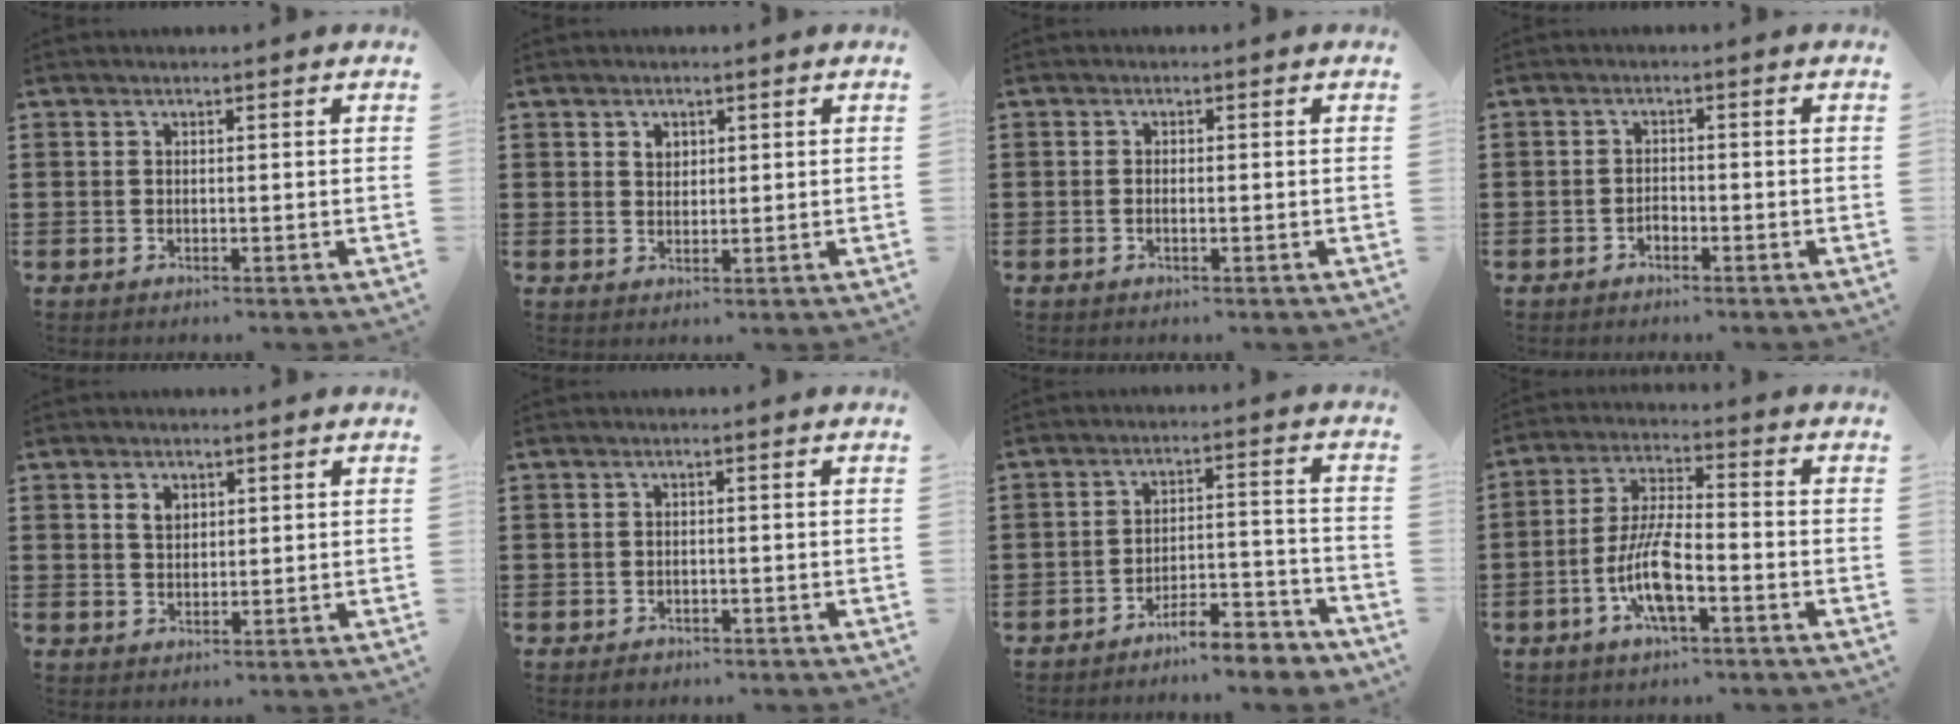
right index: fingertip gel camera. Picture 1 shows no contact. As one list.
[{"total": 1.8, "force": [1.0, 1.4, 0.7], "torque": [-0.017, 0.007, 0.018]}, {"total": 0.7, "force": [-0.2, 0.2, 0.7], "torque": [-0.013, -0.005, -0.002]}, {"total": 1.4, "force": [-1.0, 0.8, 0.5], "torque": [-0.013, -0.002, -0.020]}, {"total": 2.3, "force": [1.1, 1.6, 1.2], "torque": [-0.030, 0.007, 0.020]}, {"total": 1.0, "force": [-0.9, 0.4, 0.1], "torque": [-0.005, 0.001, -0.020]}, {"total": 6.3, "force": [-6.0, 0.5, 1.8], "torque": [-0.026, 0.009, -0.115]}, {"total": 9.0, "force": [-3.4, 2.6, 7.9], "torque": [-0.176, -0.008, -0.069]}]